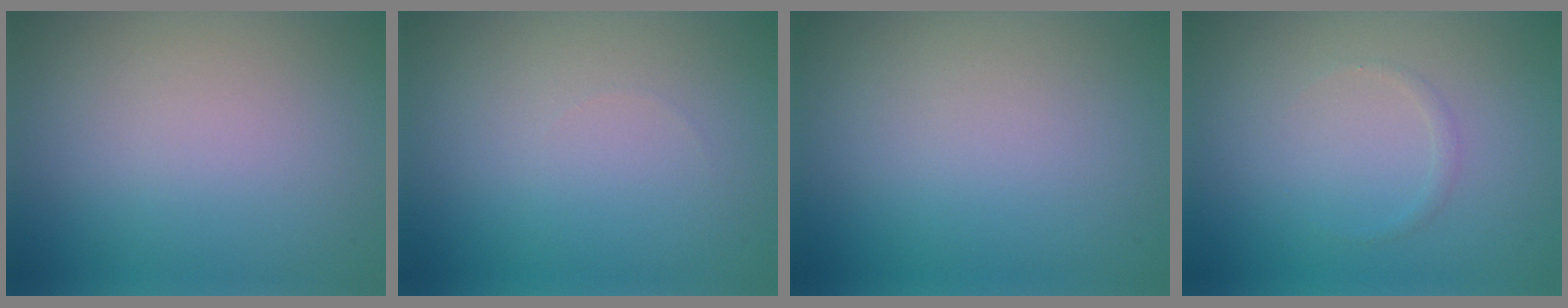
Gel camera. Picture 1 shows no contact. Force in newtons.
{"total": 0.0}
{"total": 0.0}
{"total": 0.6, "press": 0.6, "slide": 0.1}